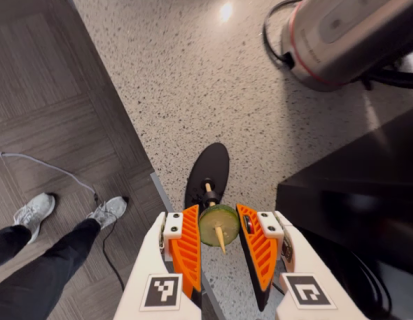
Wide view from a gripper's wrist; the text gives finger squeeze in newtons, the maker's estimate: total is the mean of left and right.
{"total": 7.7, "left": 7.9, "right": 7.6}